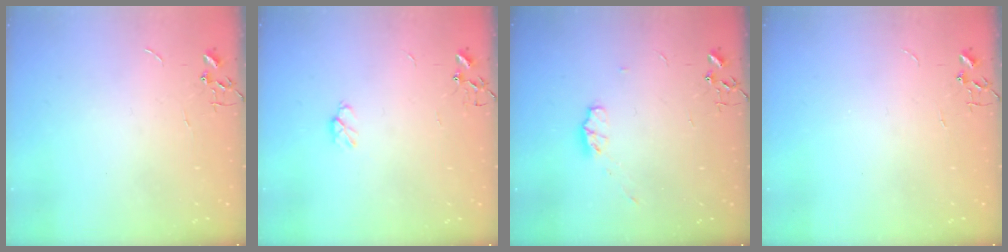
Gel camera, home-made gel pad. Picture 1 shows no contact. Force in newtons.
{"total": 4.5, "press": 4.4, "slide": 0.8}
{"total": 4.6, "press": 4.6, "slide": 0.6}
{"total": 0.0}